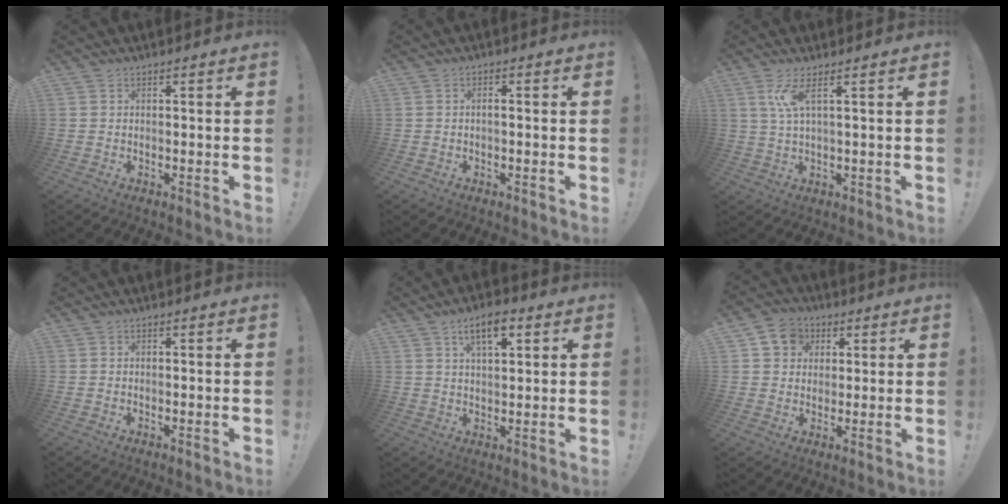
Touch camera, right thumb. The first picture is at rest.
{"total": 1.2, "force": [-0.6, 0.0, 1.0], "torque": [-0.021, 0.004, -0.011]}
{"total": 5.5, "force": [2.4, 0.5, 5.0], "torque": [-0.092, -0.007, 0.039]}
{"total": 0.0}
{"total": 8.1, "force": [4.1, 3.4, 6.1], "torque": [-0.082, -0.012, 0.067]}
{"total": 8.7, "force": [2.8, 7.7, 2.9], "torque": [-0.046, -0.001, 0.059]}